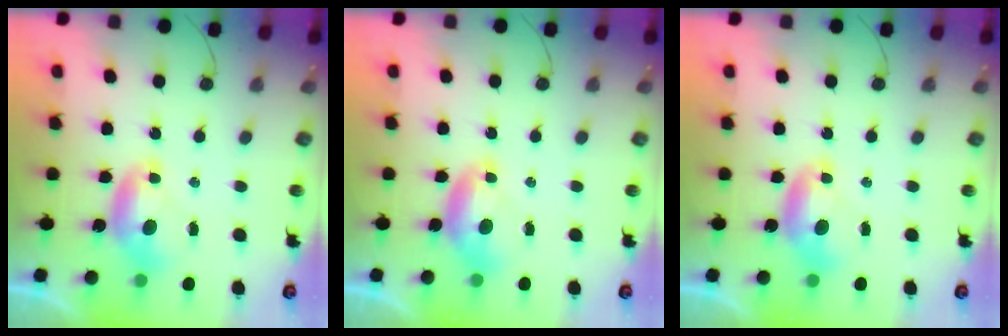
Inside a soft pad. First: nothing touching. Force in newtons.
{"total": 0.0}
{"total": 0.0}